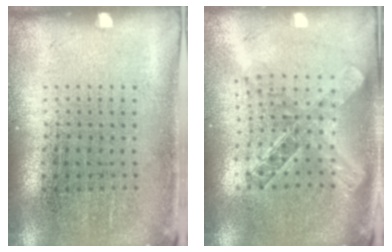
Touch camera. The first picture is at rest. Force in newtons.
{"total": 2.0, "press": 1.7, "slide": 1.1}